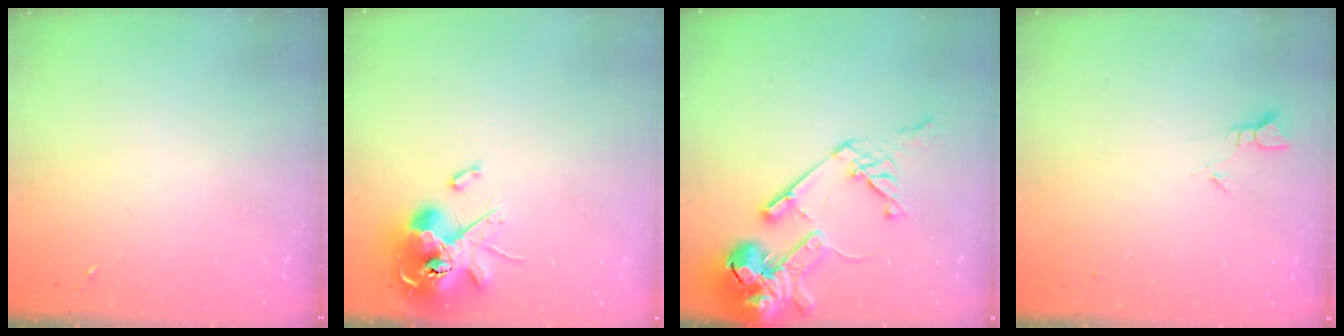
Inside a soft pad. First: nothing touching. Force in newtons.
{"total": 14.2, "press": 14.0, "slide": 2.0}
{"total": 23.3, "press": 23.1, "slide": 3.0}
{"total": 1.8, "press": 1.8, "slide": 0.0}